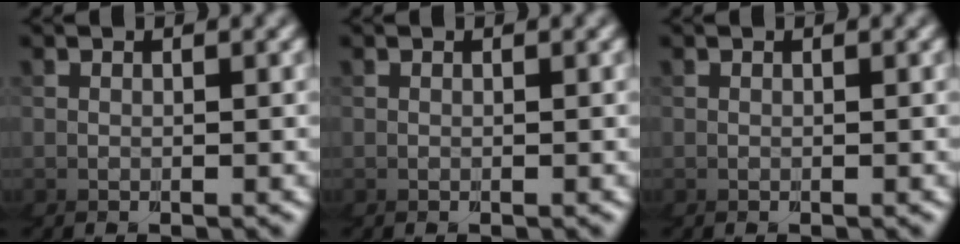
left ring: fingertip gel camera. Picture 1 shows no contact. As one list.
[{"total": 0.0}, {"total": 0.0}]